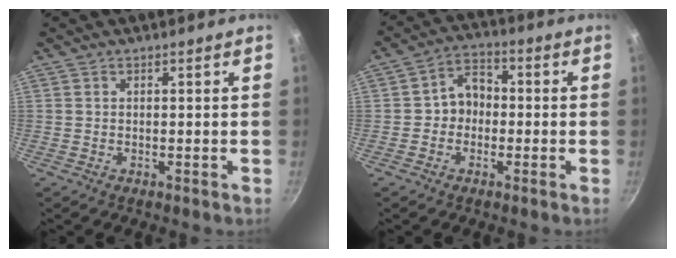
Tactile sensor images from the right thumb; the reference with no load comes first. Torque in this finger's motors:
{"motor_torque": [-0.25, 0.15, 0.24, -0.73, 0.14]}